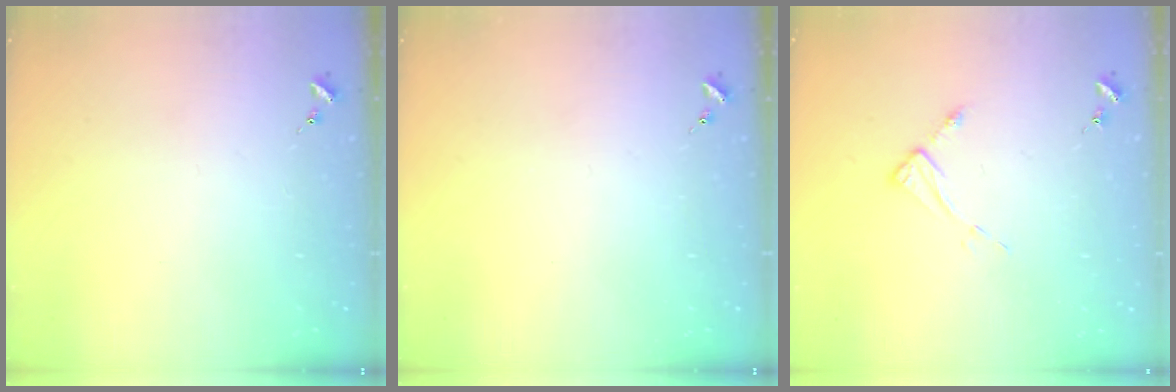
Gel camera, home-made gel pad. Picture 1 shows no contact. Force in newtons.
{"total": 0.0}
{"total": 5.3, "press": 5.2, "slide": 0.1}